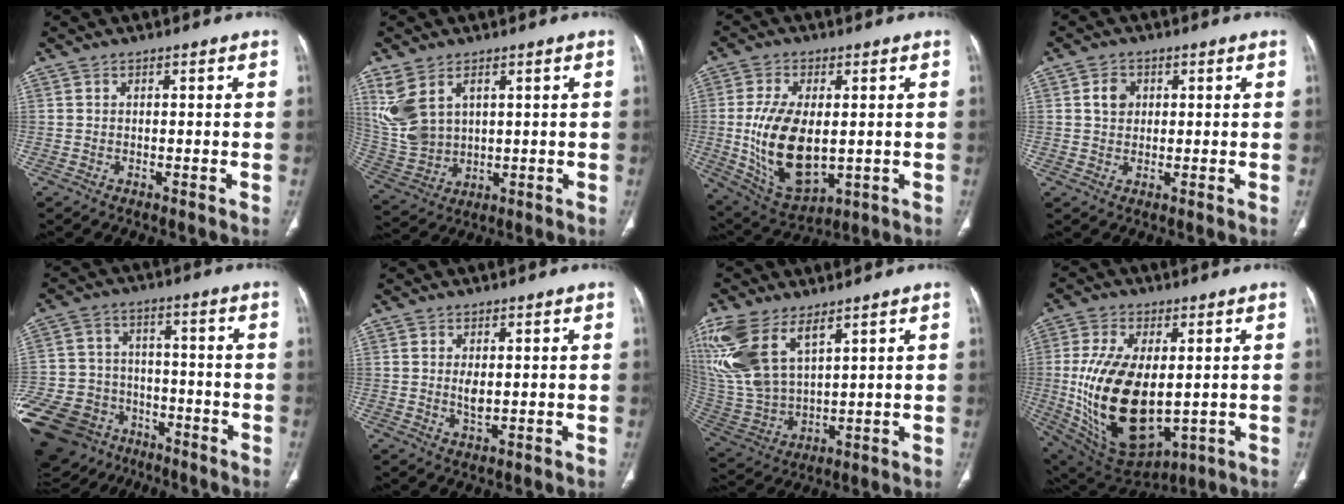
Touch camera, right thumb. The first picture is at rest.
{"total": 10.5, "force": [4.2, 6.9, 6.7], "torque": [-0.148, -0.008, 0.107]}
{"total": 15.9, "force": [-0.6, 8.6, 13.4], "torque": [-0.249, -0.014, 0.010]}
{"total": 3.5, "force": [0.9, 2.9, 1.8], "torque": [-0.017, 0.001, 0.016]}
{"total": 24.6, "force": [-13.8, 17.4, 10.7], "torque": [-0.276, 0.049, -0.225]}
{"total": 2.6, "force": [0.4, 1.1, 2.3], "torque": [-0.044, -0.008, 0.012]}
{"total": 17.6, "force": [9.5, 8.8, 11.9], "torque": [-0.271, -0.026, 0.209]}
{"total": 21.4, "force": [-0.6, 11.5, 18.0], "torque": [-0.347, -0.022, 0.019]}